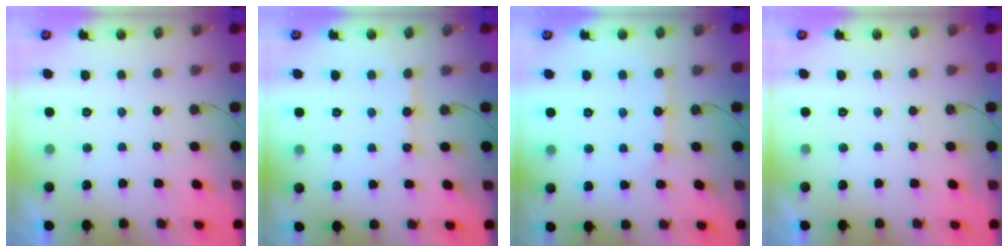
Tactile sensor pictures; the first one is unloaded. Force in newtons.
{"total": 3.6, "press": 3.6, "slide": 0.2}
{"total": 3.6, "press": 3.6, "slide": 0.1}
{"total": 0.0}